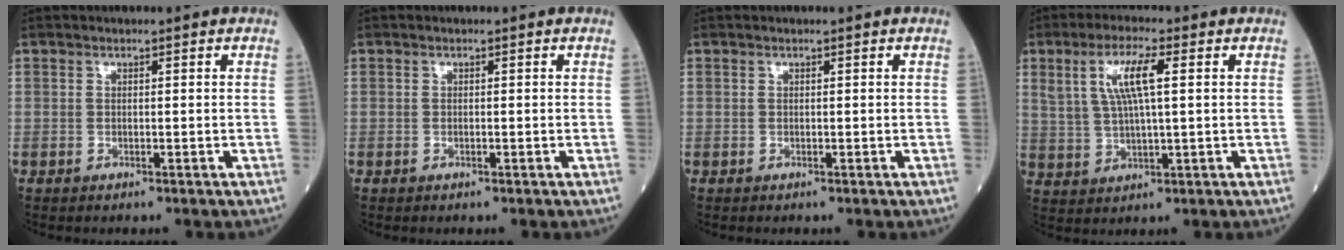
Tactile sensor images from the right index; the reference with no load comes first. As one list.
[{"total": 0.0}, {"total": 0.0}, {"total": 7.6, "force": [2.5, 1.3, 7.0], "torque": [-0.147, 0.012, 0.053]}]